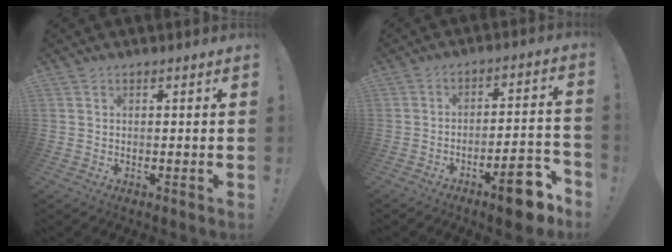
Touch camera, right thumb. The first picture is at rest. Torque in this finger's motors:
{"motor_torque": [1.41, 1.07, 1.14, -1.27, 0.32]}